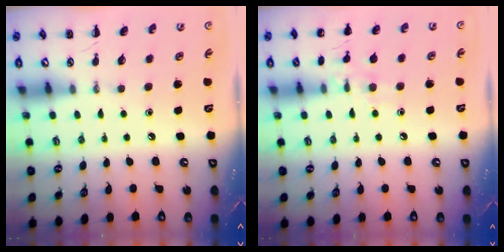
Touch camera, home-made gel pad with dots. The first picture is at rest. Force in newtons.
{"total": 8.6, "press": 8.3, "slide": 2.1}